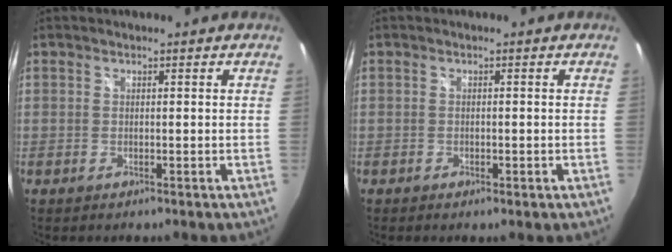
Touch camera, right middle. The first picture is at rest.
{"total": 1.2, "force": [-0.6, 0.6, 0.8], "torque": [-0.013, -0.002, -0.010]}